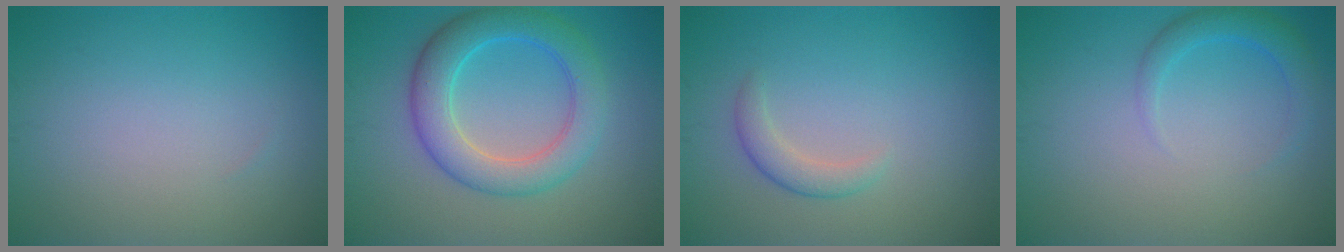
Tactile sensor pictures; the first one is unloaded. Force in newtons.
{"total": 5.9, "press": 5.9, "slide": 0.0}
{"total": 1.8, "press": 1.8, "slide": 0.1}
{"total": 2.2, "press": 2.2, "slide": 0.3}